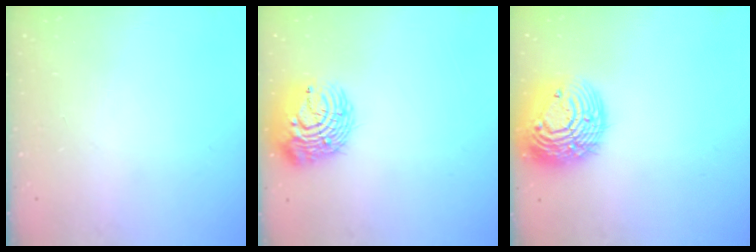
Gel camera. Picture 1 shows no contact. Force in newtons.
{"total": 13.3, "press": 13.2, "slide": 2.0}
{"total": 20.6, "press": 20.5, "slide": 1.8}